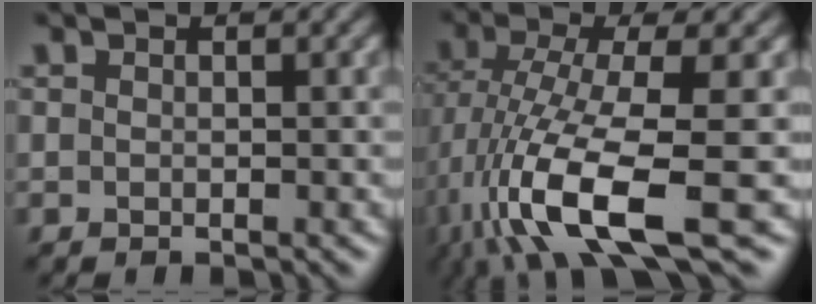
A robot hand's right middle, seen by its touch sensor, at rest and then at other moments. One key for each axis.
{"total": 10.9, "fx": -4.3, "fy": 3.2, "fz": 9.5, "tx": -0.196, "ty": -0.013, "tz": -0.078}